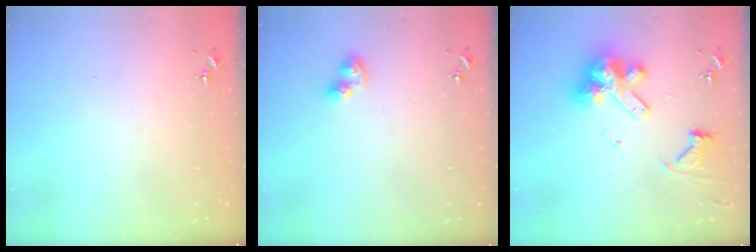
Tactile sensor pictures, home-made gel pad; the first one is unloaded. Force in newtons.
{"total": 7.0, "press": 7.0, "slide": 0.5}
{"total": 15.1, "press": 15.0, "slide": 1.8}